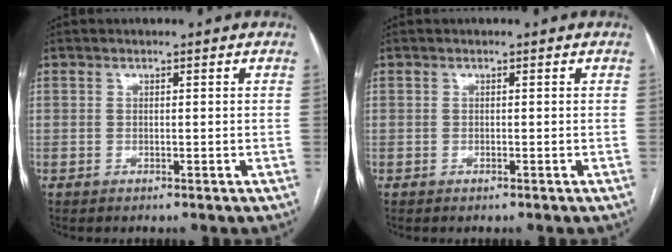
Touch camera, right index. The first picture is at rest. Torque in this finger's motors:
{"motor_torque": [-0.04, -0.02, 0.02, 0.01]}